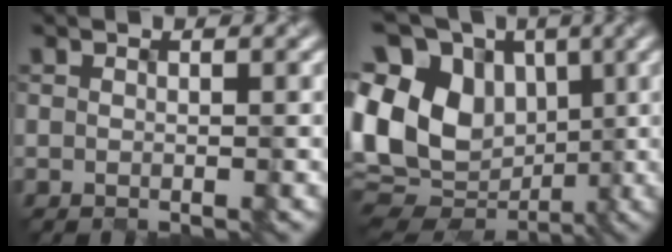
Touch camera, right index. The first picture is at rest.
{"total": 13.1, "force": [-1.2, 10.1, 8.1], "torque": [-0.176, 0.014, 0.001]}